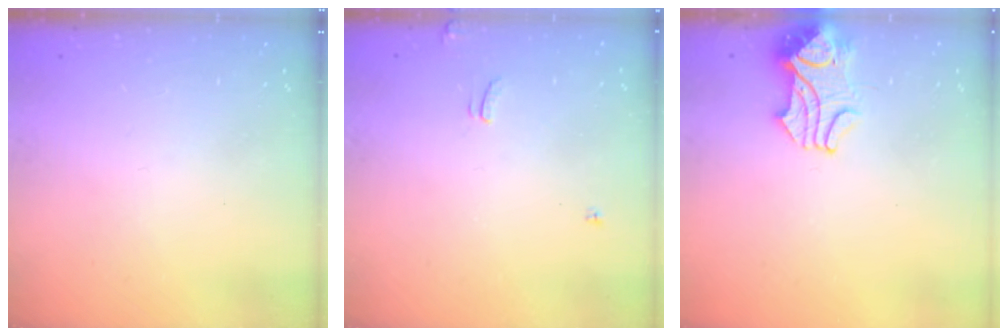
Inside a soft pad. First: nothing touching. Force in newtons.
{"total": 3.4, "press": 3.4, "slide": 0.3}
{"total": 2.3, "press": 2.2, "slide": 0.5}